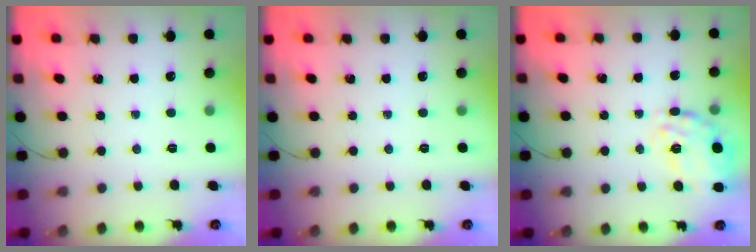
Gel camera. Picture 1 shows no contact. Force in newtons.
{"total": 0.0}
{"total": 19.7, "press": 19.6, "slide": 2.1}